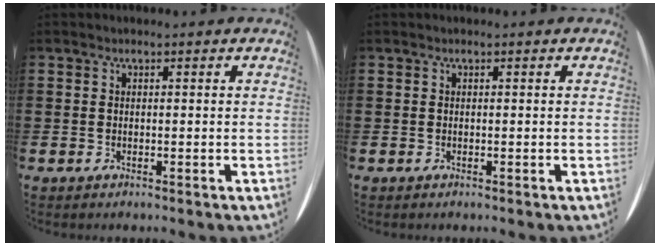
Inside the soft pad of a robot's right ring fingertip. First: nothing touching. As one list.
[{"total": 0.0}]